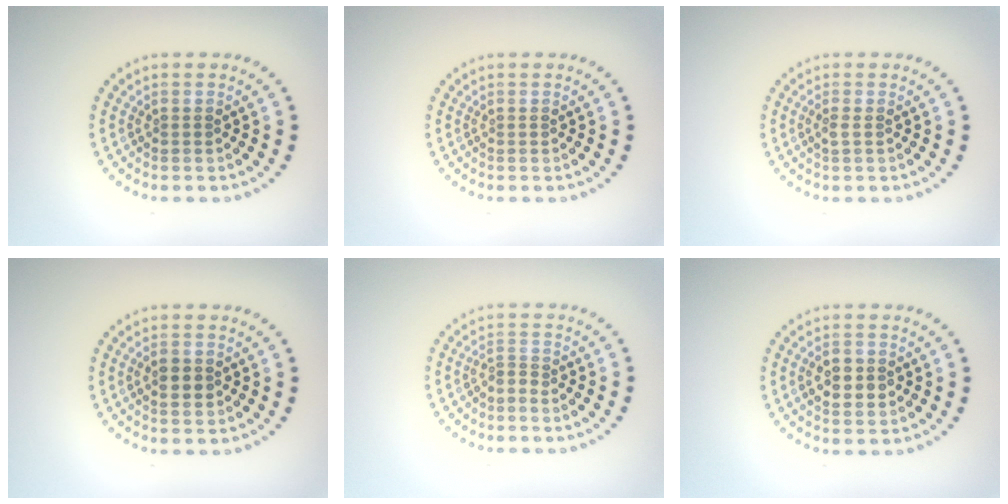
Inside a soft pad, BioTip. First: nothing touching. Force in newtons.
{"total": 0.0}
{"total": 0.7, "press": 0.6, "slide": 0.4}
{"total": 2.3, "press": 2.3, "slide": 0.0}
{"total": 1.0, "press": 0.4, "slide": 1.0}
{"total": 2.4, "press": 2.4, "slide": 0.1}